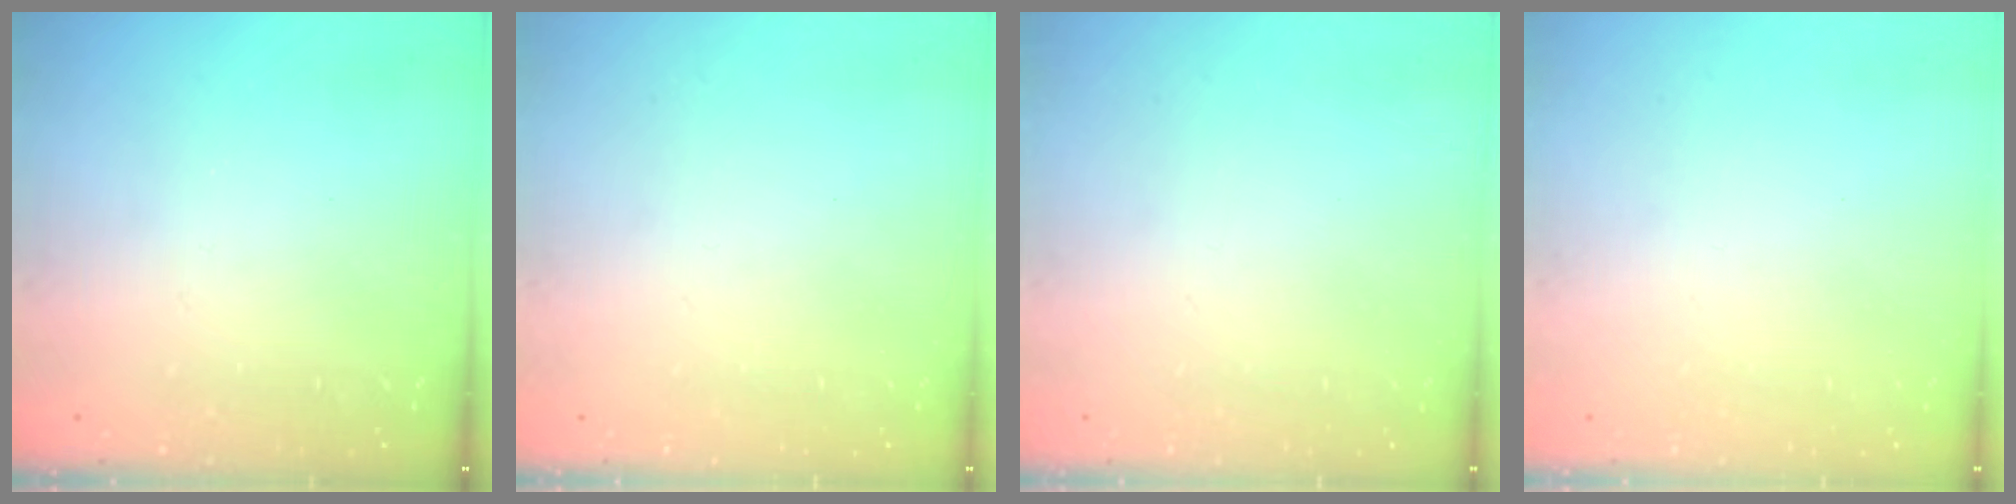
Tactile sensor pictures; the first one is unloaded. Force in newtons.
{"total": 0.0}
{"total": 0.0}
{"total": 0.0}